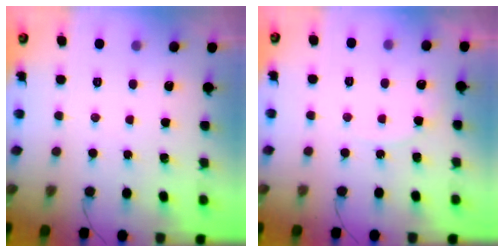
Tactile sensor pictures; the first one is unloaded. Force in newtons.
{"total": 3.9, "press": 3.9, "slide": 0.3}